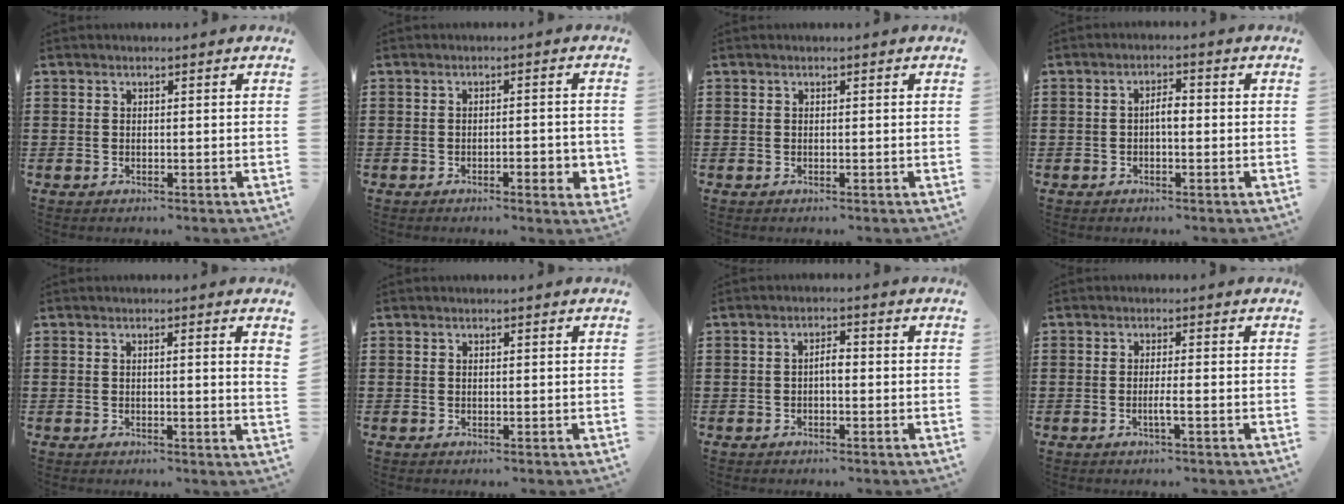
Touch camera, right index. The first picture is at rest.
{"total": 3.2, "force": [-1.2, 0.7, 2.9], "torque": [-0.037, -0.002, -0.020]}
{"total": 0.0}
{"total": 2.4, "force": [-0.3, 0.8, 2.2], "torque": [-0.041, 0.006, -0.009]}
{"total": 1.1, "force": [0.3, -0.3, 1.1], "torque": [-0.019, -0.003, 0.003]}
{"total": 0.0}
{"total": 2.1, "force": [-0.4, 0.7, 1.9], "torque": [-0.037, 0.004, -0.009]}
{"total": 2.1, "force": [-0.8, -0.2, 1.9], "torque": [-0.031, -0.005, -0.016]}